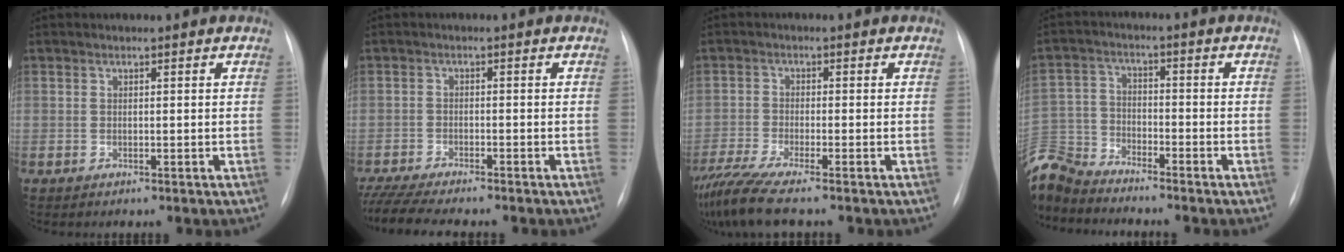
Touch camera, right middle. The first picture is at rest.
{"total": 10.2, "force": [-8.9, 1.0, 4.9], "torque": [-0.078, -0.016, -0.141]}
{"total": 8.4, "force": [-6.9, -0.2, 4.8], "torque": [-0.093, -0.023, -0.123]}
{"total": 10.4, "force": [-10.0, 2.1, 1.6], "torque": [-0.047, 0.009, -0.202]}